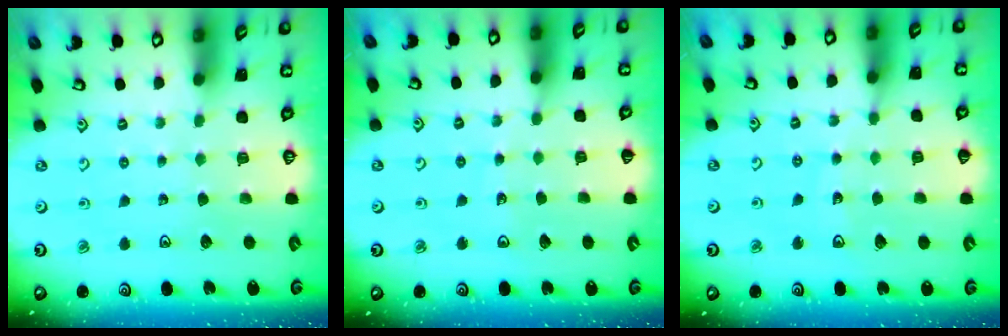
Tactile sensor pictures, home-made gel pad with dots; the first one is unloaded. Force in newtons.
{"total": 2.5, "press": 2.5, "slide": 0.2}
{"total": 6.5, "press": 6.0, "slide": 2.5}